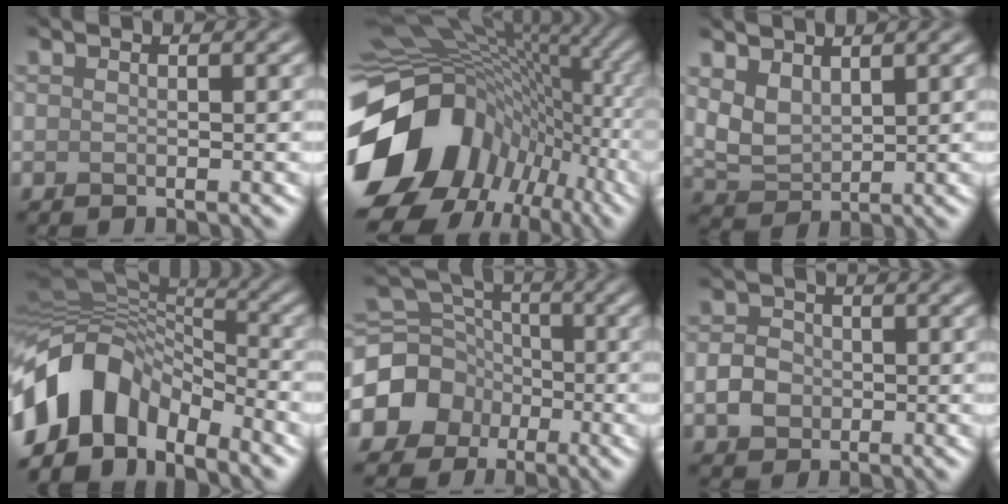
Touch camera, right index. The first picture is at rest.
{"total": 15.1, "force": [-4.1, 11.9, 8.3], "torque": [-0.159, -0.002, -0.080]}
{"total": 3.1, "force": [1.6, 1.8, 1.9], "torque": [-0.047, -0.002, 0.036]}
{"total": 10.9, "force": [-6.2, 6.2, 6.5], "torque": [-0.110, 0.008, -0.124]}
{"total": 7.2, "force": [-2.9, 6.2, 2.5], "torque": [-0.045, 0.002, -0.071]}
{"total": 2.5, "force": [-0.5, 2.1, 1.2], "torque": [-0.021, 0.001, -0.016]}